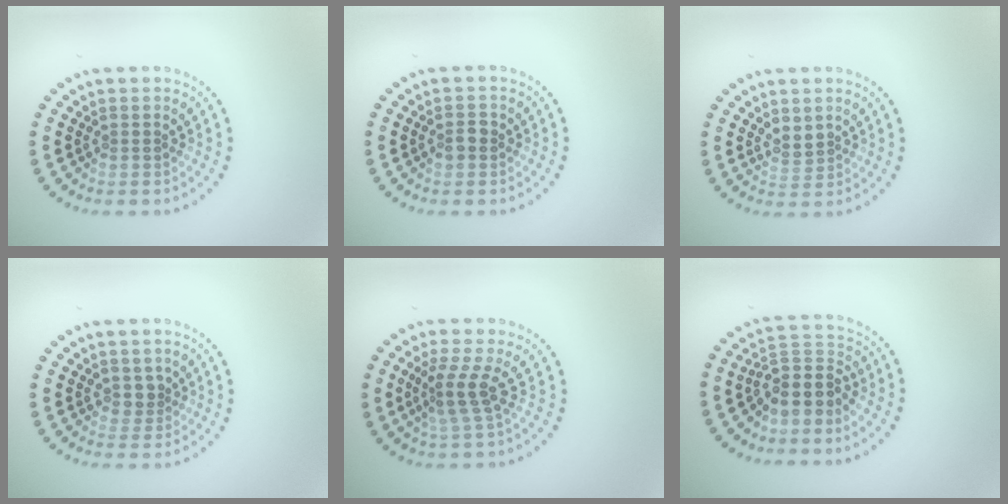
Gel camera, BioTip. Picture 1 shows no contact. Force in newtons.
{"total": 1.4, "press": 1.4, "slide": 0.2}
{"total": 1.3, "press": 1.2, "slide": 0.6}
{"total": 1.4, "press": 1.1, "slide": 0.9}
{"total": 2.7, "press": 1.9, "slide": 1.9}
{"total": 3.7, "press": 2.9, "slide": 2.4}